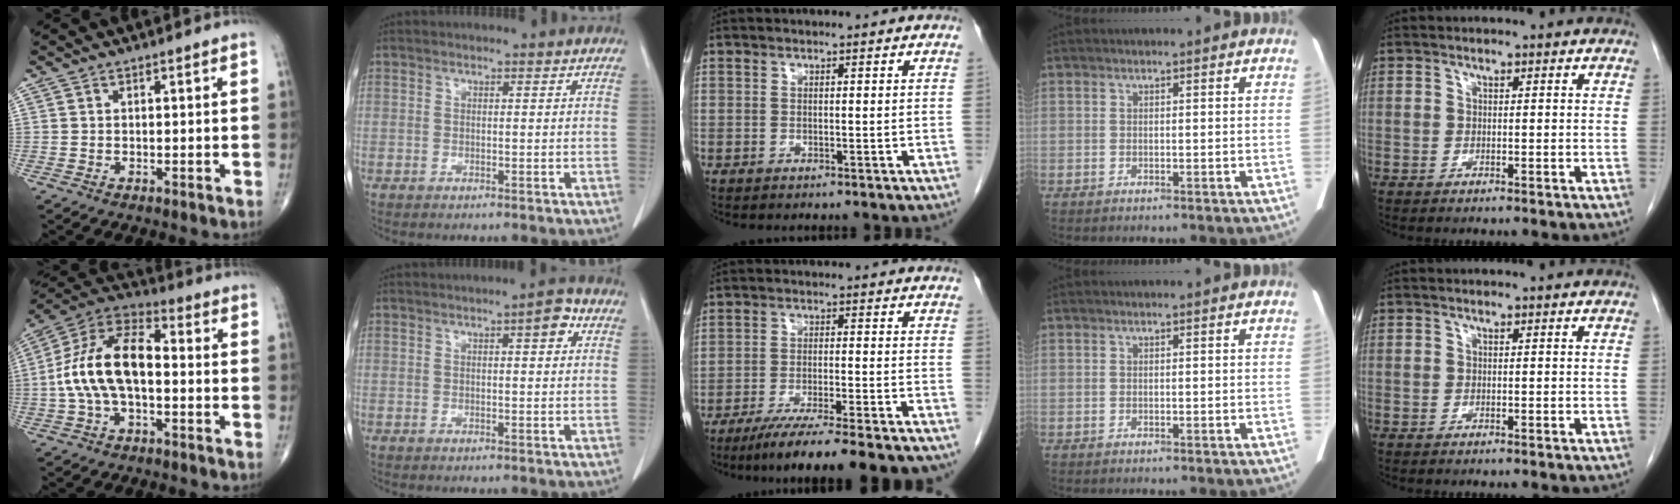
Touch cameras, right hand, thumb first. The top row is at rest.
{"thumb": {"total": 15.2, "force": [-1.1, 8.0, 12.9], "torque": [-0.249, 0.044, -0.030]}, "index": {"total": 3.4, "force": [1.3, 0.8, 3.0], "torque": [-0.038, 0.008, 0.014]}, "middle": {"total": 13.8, "force": [-11.8, 0.1, 7.3], "torque": [-0.101, -0.032, -0.180]}}